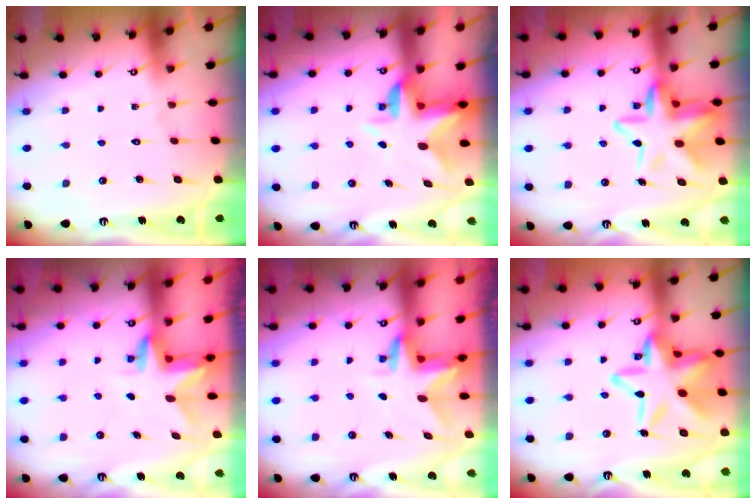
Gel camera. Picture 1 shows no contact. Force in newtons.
{"total": 5.2, "press": 5.0, "slide": 1.4}
{"total": 14.6, "press": 14.5, "slide": 2.2}
{"total": 3.0, "press": 3.0, "slide": 0.3}
{"total": 2.8, "press": 2.8, "slide": 0.2}
{"total": 21.4, "press": 21.3, "slide": 1.5}